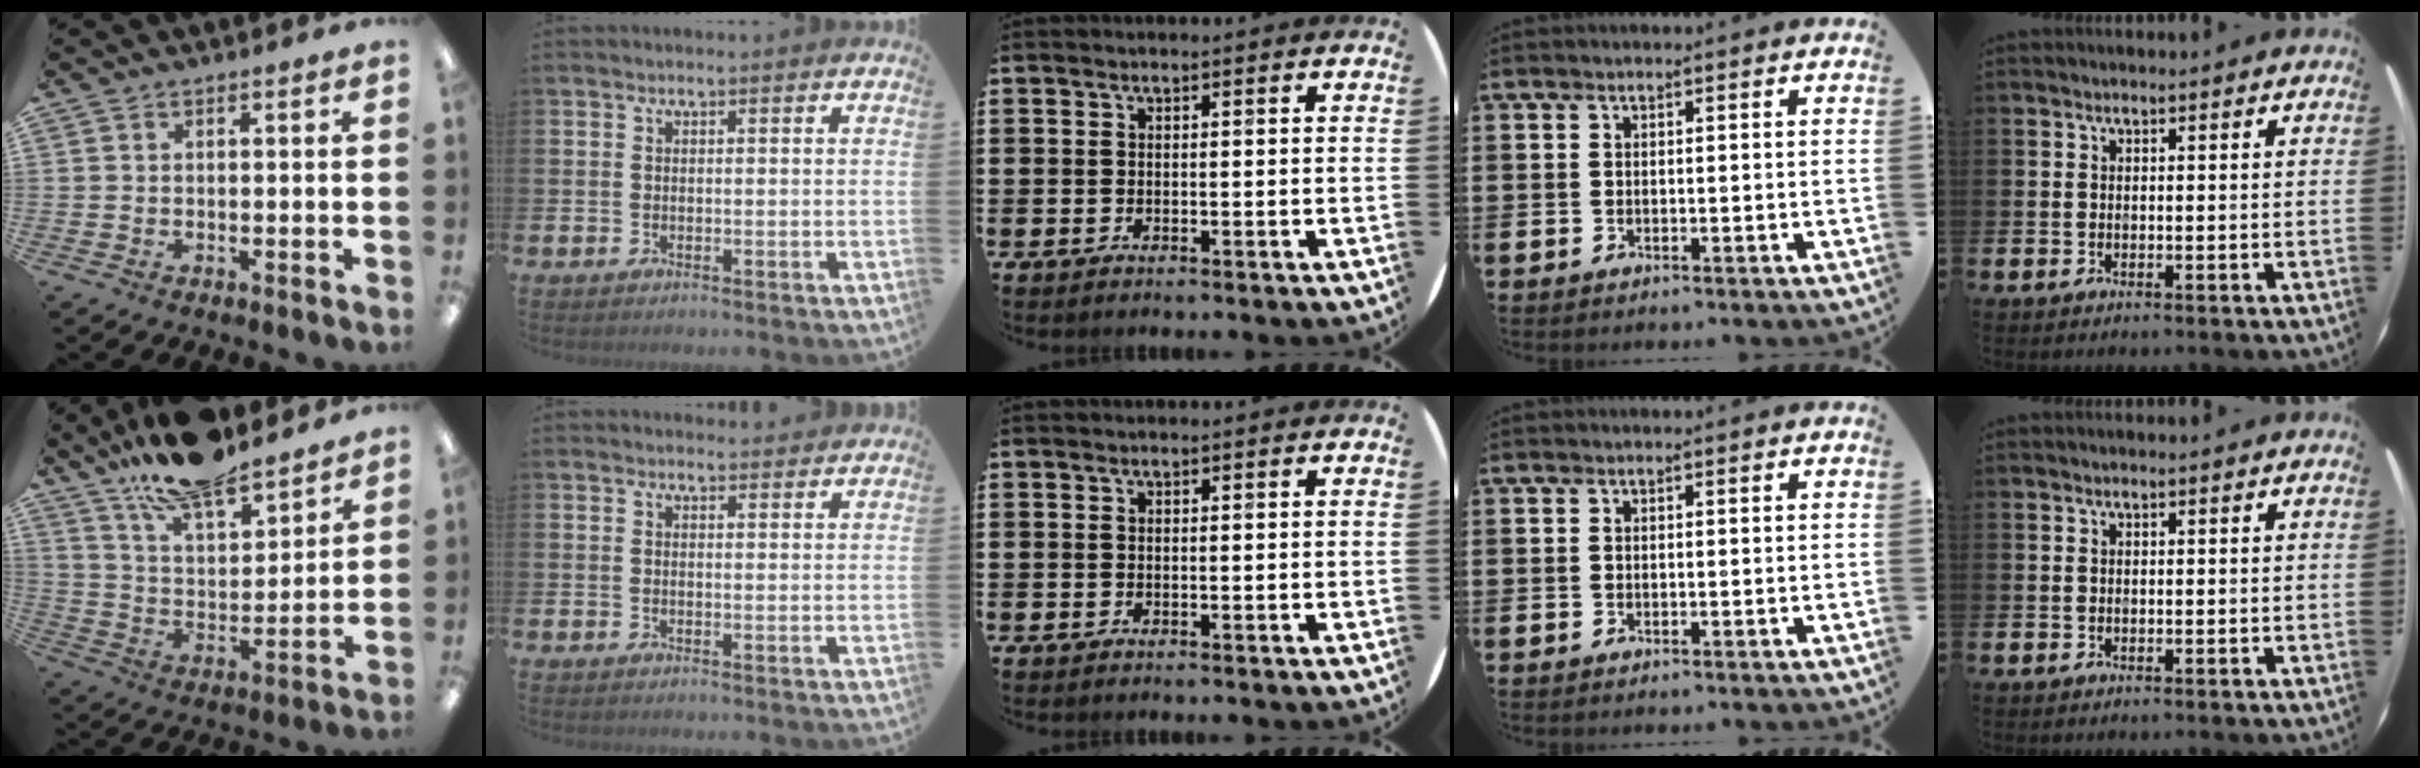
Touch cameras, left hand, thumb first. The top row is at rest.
{"thumb": {"total": 15.7, "force": [13.5, 4.7, 6.5], "torque": [-0.124, -0.085, 0.241]}, "index": {"total": 1.5, "force": [1.5, 0.3, 0.0], "torque": [0.005, -0.004, 0.026]}}